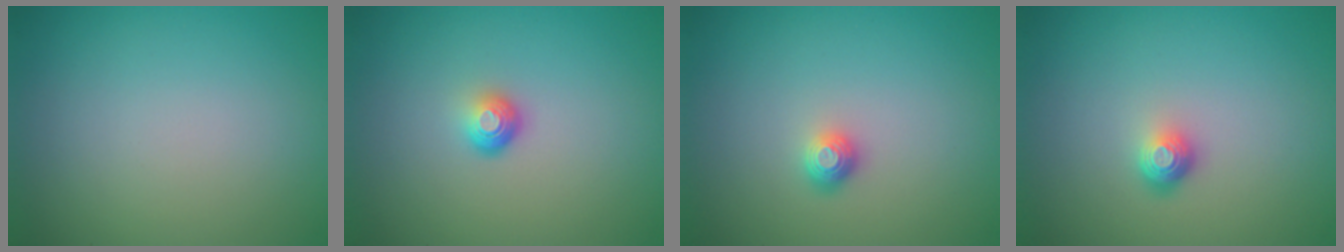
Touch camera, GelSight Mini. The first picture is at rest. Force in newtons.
{"total": 1.6, "press": 1.0, "slide": 1.3}
{"total": 1.1, "press": 1.0, "slide": 0.5}
{"total": 1.8, "press": 1.2, "slide": 1.3}